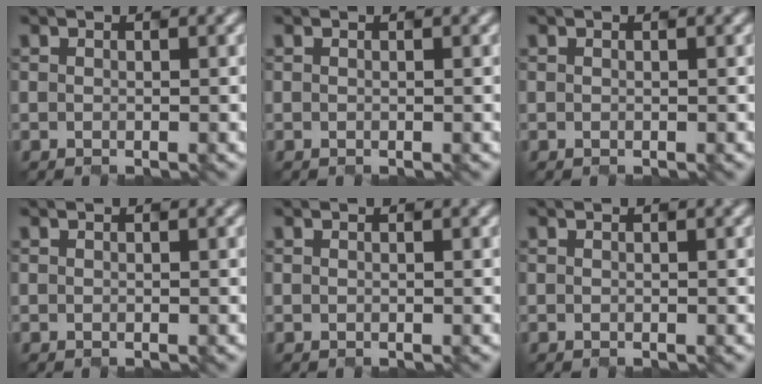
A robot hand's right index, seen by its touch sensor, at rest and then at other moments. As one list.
[{"total": 0.0}, {"total": 0.0}, {"total": 0.0}, {"total": 0.0}, {"total": 0.0}]